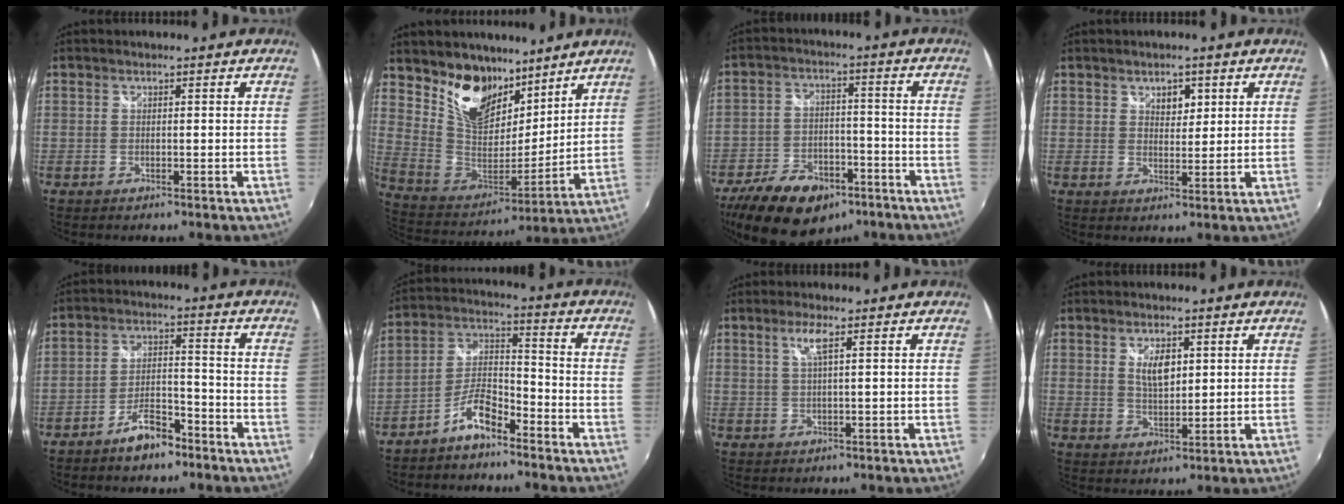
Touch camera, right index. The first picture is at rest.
{"total": 15.6, "force": [10.9, 8.8, 6.8], "torque": [-0.145, -0.002, 0.210]}
{"total": 18.1, "force": [-11.5, 10.0, 9.7], "torque": [-0.214, -0.012, -0.176]}
{"total": 3.3, "force": [1.6, 2.2, 1.8], "torque": [-0.021, 0.005, 0.027]}
{"total": 7.0, "force": [-5.3, 2.5, 3.9], "torque": [-0.081, 0.015, -0.084]}
{"total": 7.6, "force": [-5.6, 2.1, 4.6], "torque": [-0.104, 0.025, -0.103]}
{"total": 2.9, "force": [1.2, -0.2, 2.6], "torque": [-0.053, 0.000, 0.024]}
{"total": 5.2, "force": [1.7, 2.6, 4.1], "torque": [-0.069, -0.001, 0.032]}